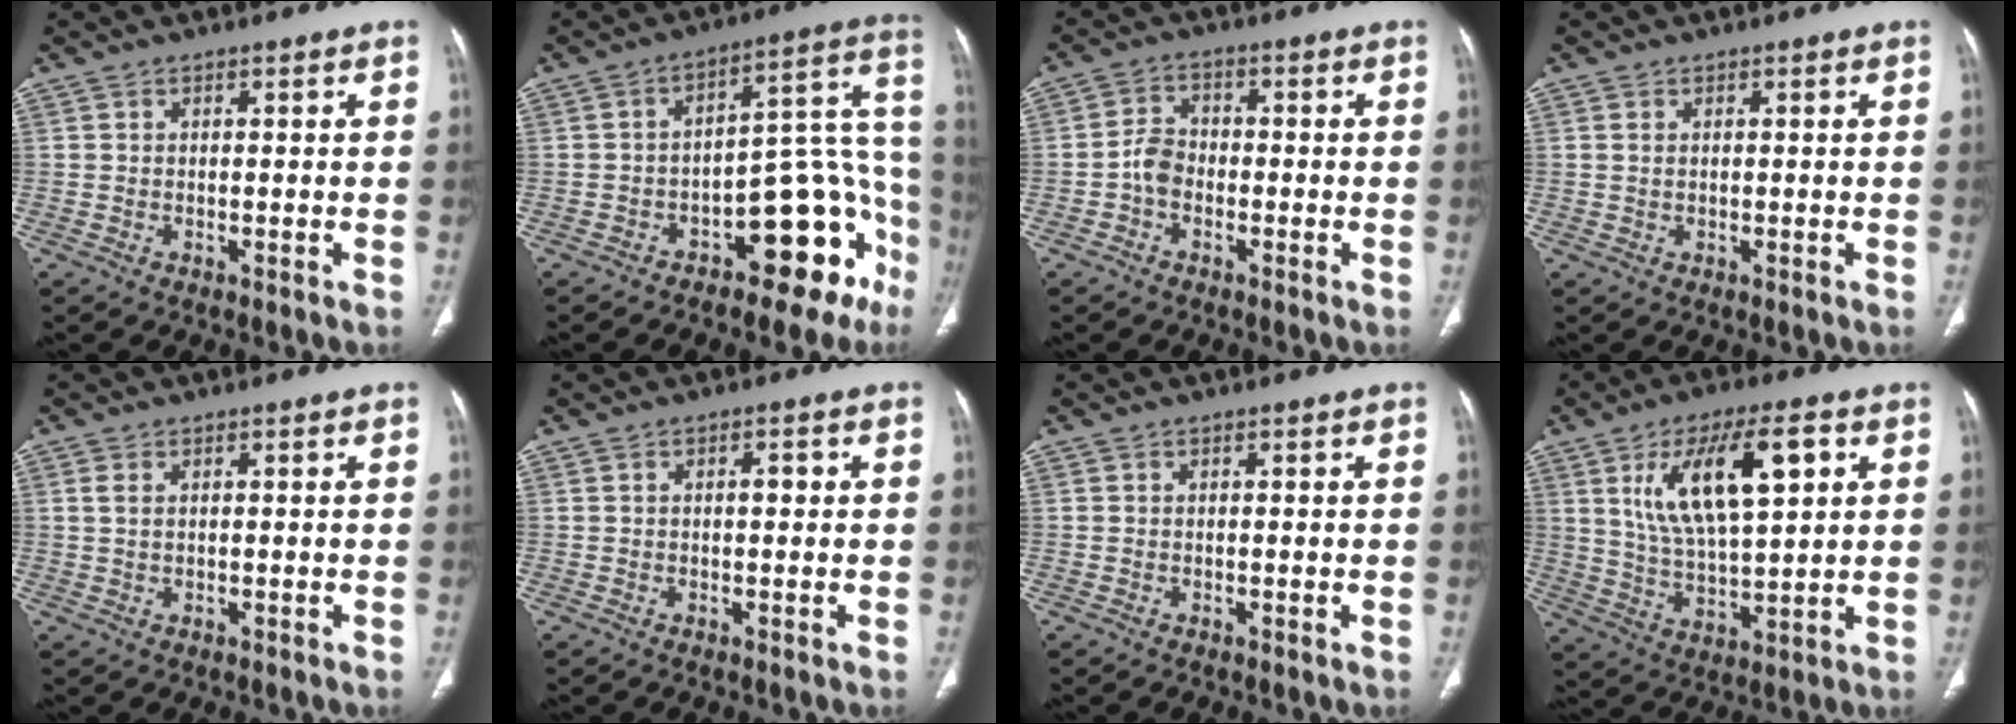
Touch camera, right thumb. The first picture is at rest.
{"total": 17.7, "force": [-9.0, 7.8, 13.0], "torque": [-0.089, 0.108, -0.120]}
{"total": 3.9, "force": [-1.4, 2.9, 2.2], "torque": [-0.030, 0.017, -0.035]}
{"total": 0.9, "force": [0.3, 0.5, 0.6], "torque": [-0.014, -0.003, 0.008]}
{"total": 1.8, "force": [0.6, 1.0, 1.3], "torque": [-0.031, -0.001, 0.014]}
{"total": 1.5, "force": [0.1, 0.7, 1.3], "torque": [-0.019, 0.004, -0.001]}
{"total": 0.0}
{"total": 16.9, "force": [5.8, 6.4, 14.5], "torque": [-0.242, -0.008, 0.107]}